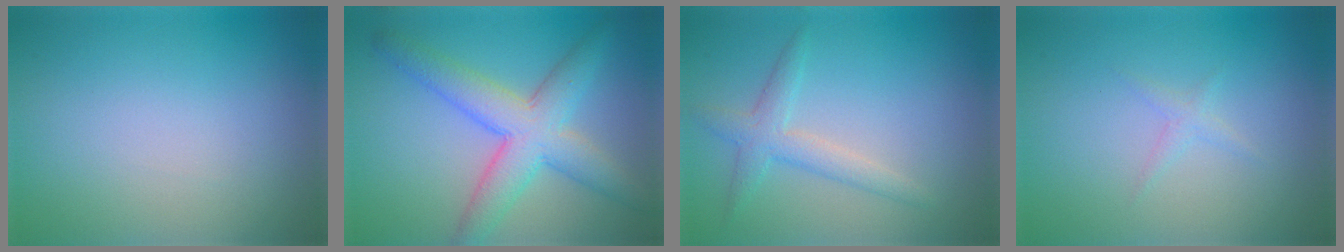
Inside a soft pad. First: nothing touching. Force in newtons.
{"total": 6.4, "press": 6.4, "slide": 0.2}
{"total": 2.5, "press": 2.5, "slide": 0.1}
{"total": 0.9, "press": 0.9, "slide": 0.0}